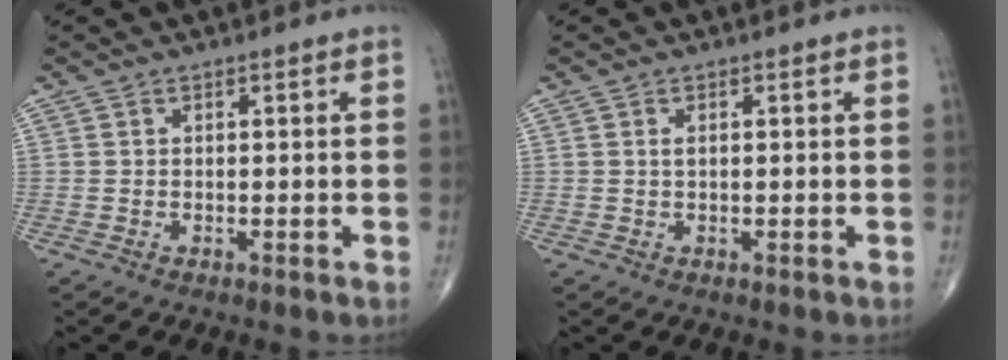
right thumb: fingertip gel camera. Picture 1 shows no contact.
{"total": 0.8, "force": [0.2, 0.4, 0.7], "torque": [-0.012, 0.004, 0.002]}